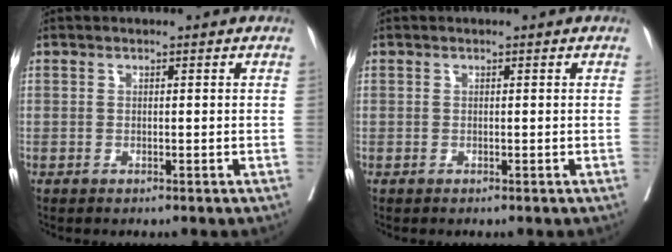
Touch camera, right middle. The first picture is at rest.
{"total": 0.0}